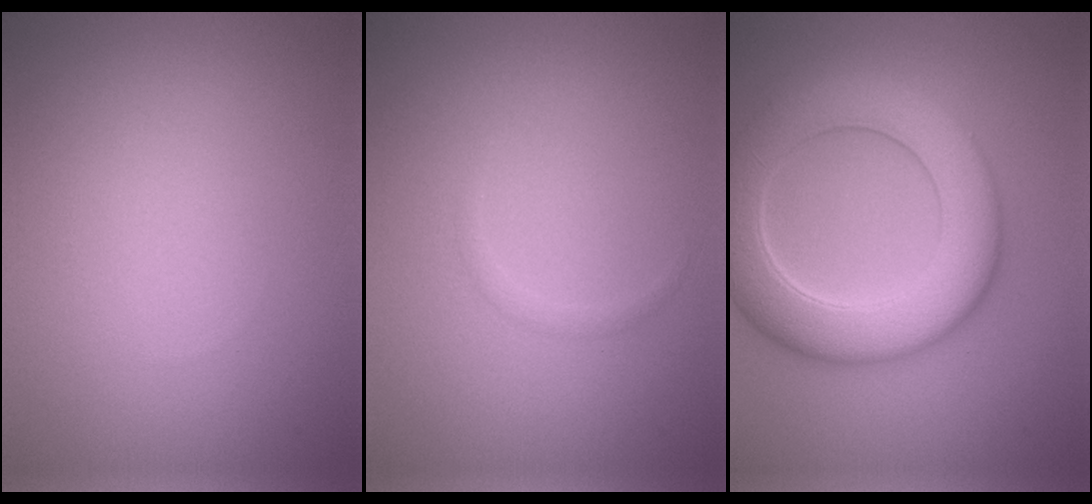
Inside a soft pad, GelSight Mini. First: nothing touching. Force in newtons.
{"total": 0.5, "press": 0.5, "slide": 0.0}
{"total": 8.4, "press": 8.3, "slide": 0.5}